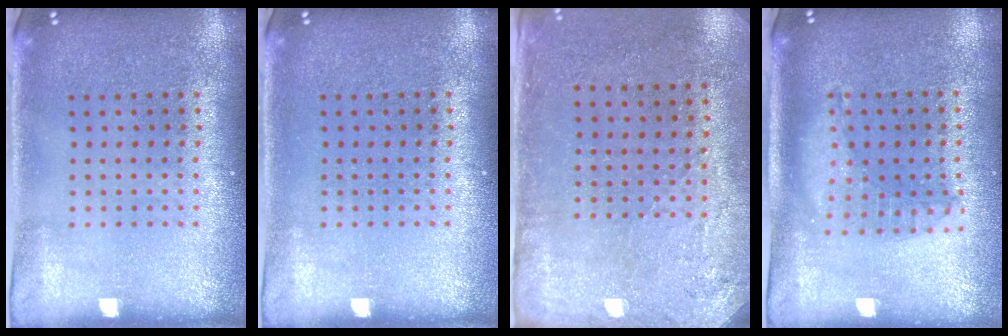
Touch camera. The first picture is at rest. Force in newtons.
{"total": 0.0}
{"total": 2.9, "press": 2.3, "slide": 1.6}
{"total": 1.2, "press": 1.2, "slide": 0.3}